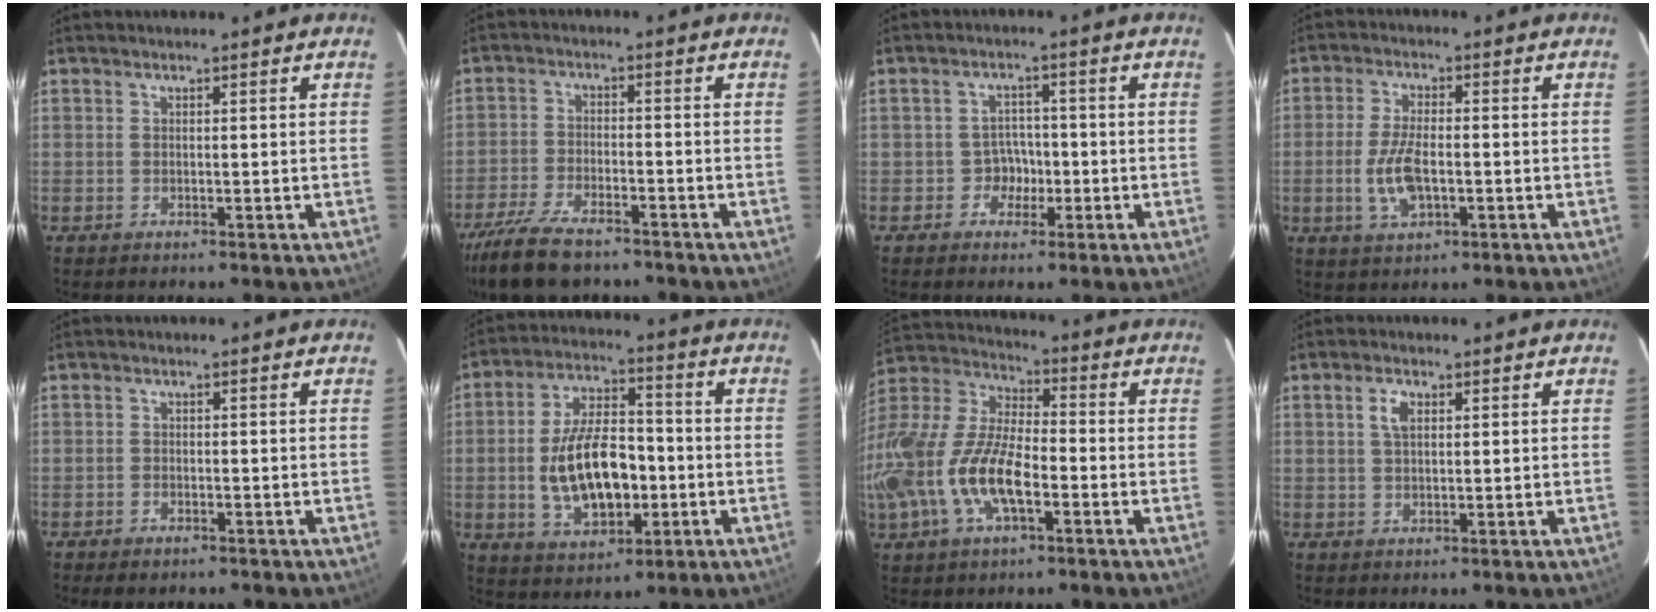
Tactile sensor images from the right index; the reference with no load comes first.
{"total": 13.4, "force": [-10.5, 4.5, 7.1], "torque": [-0.169, -0.027, -0.188]}
{"total": 3.6, "force": [-1.6, 3.2, 0.4], "torque": [-0.006, 0.016, -0.027]}
{"total": 7.7, "force": [-1.7, 3.5, 6.7], "torque": [-0.141, -0.004, -0.029]}
{"total": 1.7, "force": [-1.1, 0.8, 1.0], "torque": [-0.027, -0.004, -0.018]}
{"total": 14.9, "force": [-2.6, 7.9, 12.4], "torque": [-0.243, 0.011, -0.030]}
{"total": 22.9, "force": [-6.8, 10.7, 19.1], "torque": [-0.418, -0.021, -0.135]}
{"total": 2.8, "force": [0.9, 1.5, 2.2], "torque": [-0.044, 0.007, 0.017]}